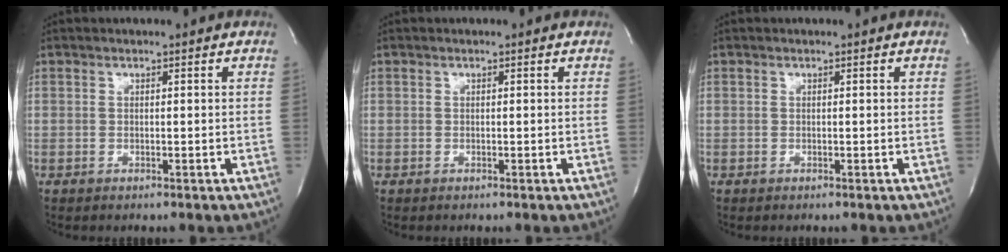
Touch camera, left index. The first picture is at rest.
{"total": 0.0}
{"total": 0.0}